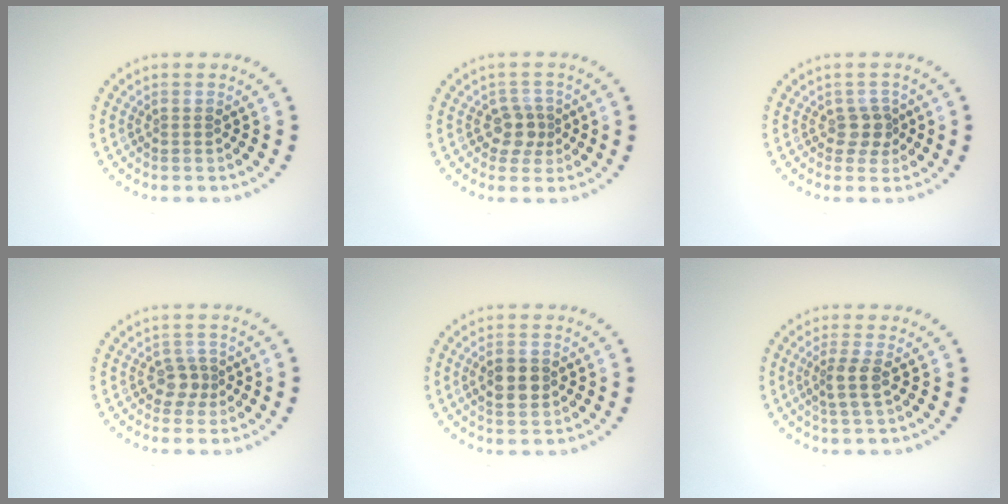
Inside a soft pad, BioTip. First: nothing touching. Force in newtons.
{"total": 2.2, "press": 1.8, "slide": 1.3}
{"total": 1.8, "press": 1.5, "slide": 1.1}
{"total": 1.9, "press": 1.5, "slide": 1.1}
{"total": 2.9, "press": 2.9, "slide": 0.1}
{"total": 2.1, "press": 1.7, "slide": 1.1}